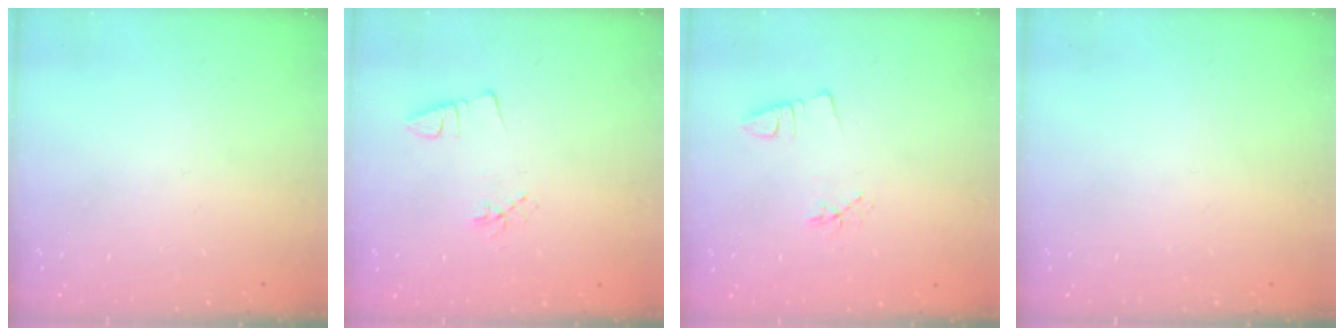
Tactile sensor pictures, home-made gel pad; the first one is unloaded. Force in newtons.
{"total": 2.9, "press": 2.5, "slide": 1.4}
{"total": 2.6, "press": 2.2, "slide": 1.5}
{"total": 0.0}